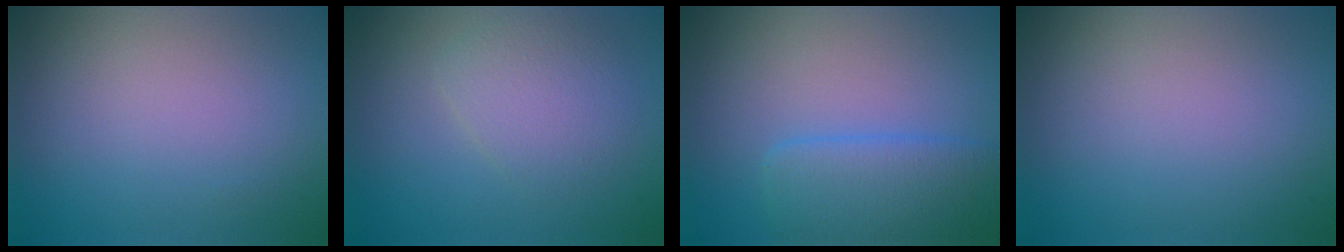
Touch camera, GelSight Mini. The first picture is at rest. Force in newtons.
{"total": 3.0, "press": 3.0, "slide": 0.0}
{"total": 4.8, "press": 4.8, "slide": 0.2}
{"total": 0.0}